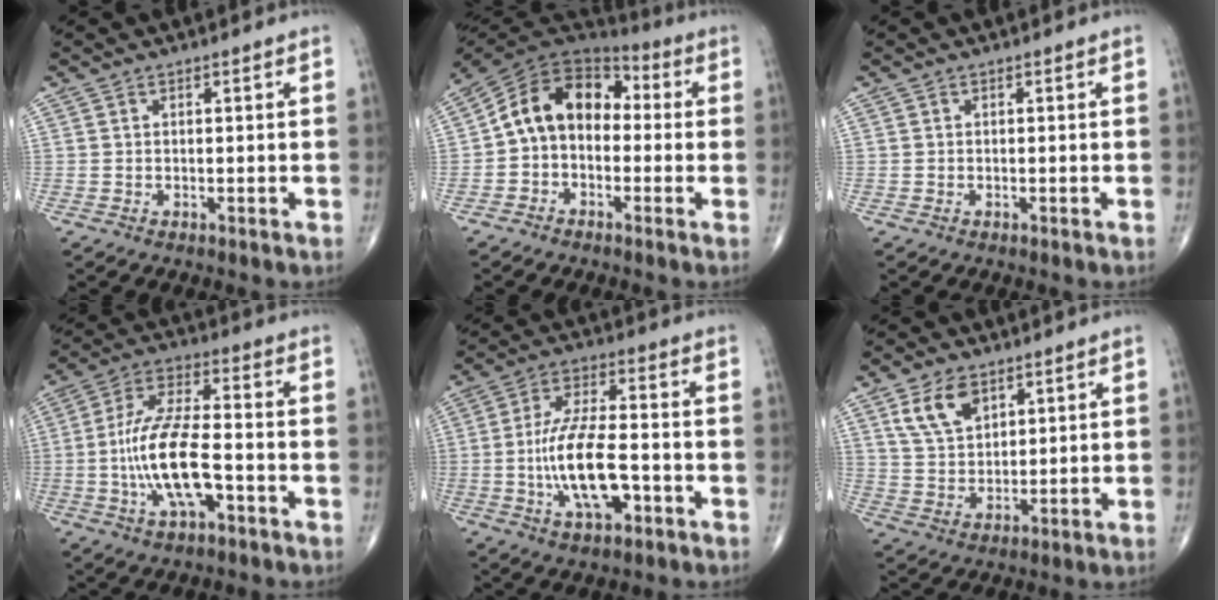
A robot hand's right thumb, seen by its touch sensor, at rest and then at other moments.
{"total": 12.9, "force": [-0.4, 9.6, 8.6], "torque": [-0.117, 0.049, -0.025]}
{"total": 0.0}
{"total": 14.5, "force": [-3.6, 5.6, 12.8], "torque": [-0.255, 0.028, -0.068]}
{"total": 13.8, "force": [-3.4, 5.6, 12.1], "torque": [-0.227, 0.020, -0.060]}
{"total": 8.1, "force": [4.3, 4.9, 4.8], "torque": [-0.073, -0.019, 0.087]}